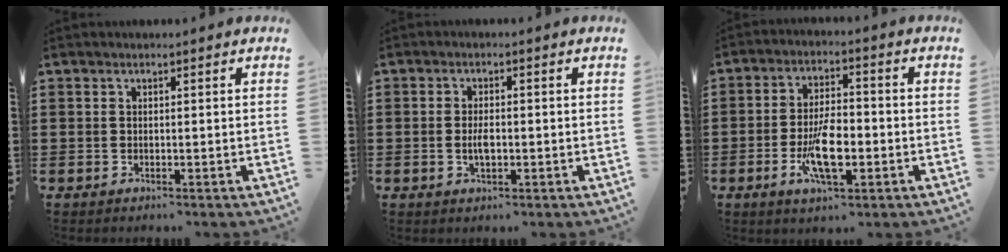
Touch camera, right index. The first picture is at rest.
{"total": 3.1, "force": [-0.5, 1.3, 2.8], "torque": [-0.059, -0.001, -0.011]}
{"total": 9.0, "force": [-2.6, 3.6, 7.8], "torque": [-0.160, -0.007, -0.047]}